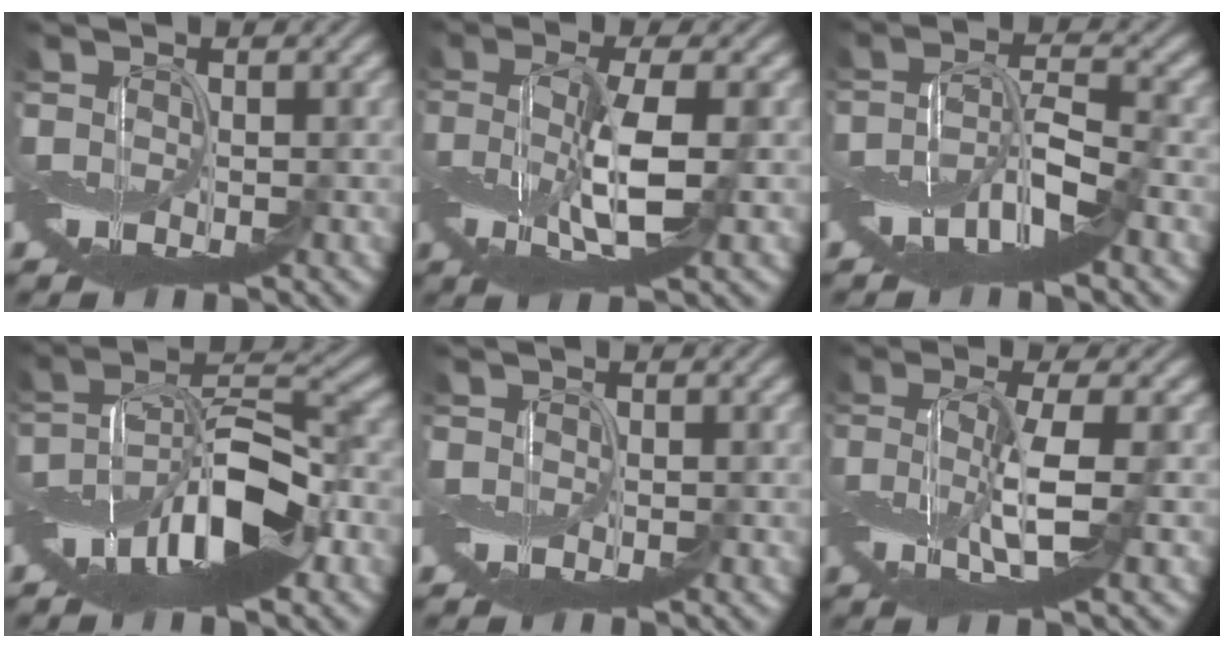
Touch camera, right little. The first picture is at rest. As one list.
[{"total": 6.2, "force": [-0.7, 2.0, 5.8], "torque": [-0.129, -0.002, -0.012]}, {"total": 5.8, "force": [-3.1, 1.5, 4.7], "torque": [-0.086, 0.005, -0.065]}, {"total": 10.6, "force": [-4.6, 3.7, 8.8], "torque": [-0.151, 0.018, -0.092]}, {"total": 1.1, "force": [0.0, 1.0, 0.1], "torque": [-0.004, -0.002, 0.000]}, {"total": 4.8, "force": [-0.6, 1.0, 4.7], "torque": [-0.105, -0.005, -0.012]}]